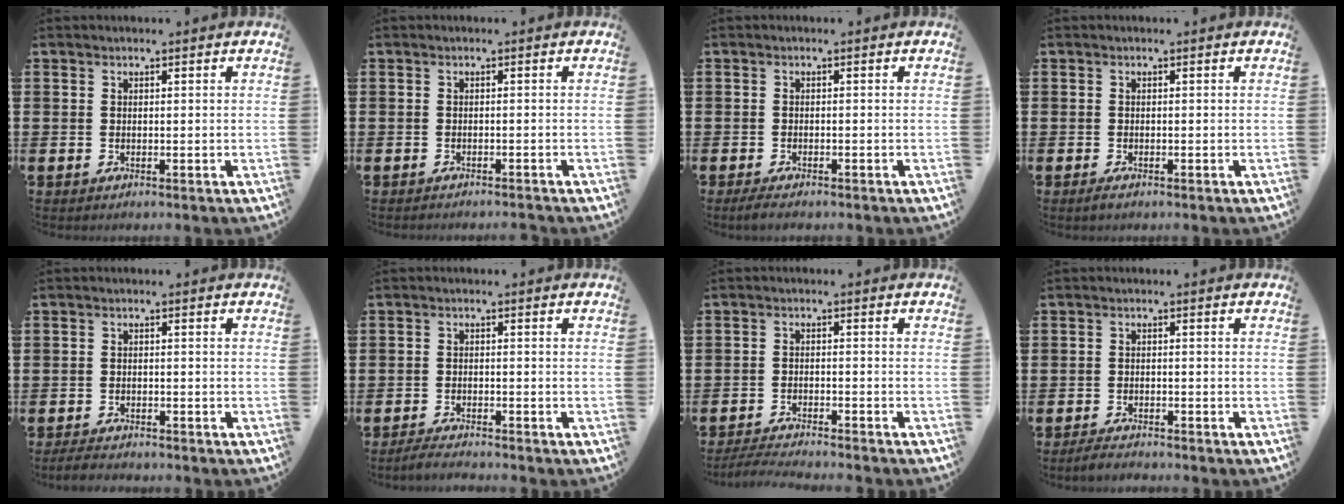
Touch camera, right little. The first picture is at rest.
{"total": 1.6, "force": [-1.5, -0.2, 0.0], "torque": [-0.002, 0.004, -0.032]}
{"total": 1.2, "force": [-0.8, 0.3, 0.8], "torque": [-0.015, -0.001, -0.016]}
{"total": 0.6, "force": [-0.3, 0.2, 0.5], "torque": [-0.010, 0.000, -0.006]}
{"total": 1.6, "force": [-1.6, 0.2, 0.4], "torque": [-0.010, 0.003, -0.032]}
{"total": 1.9, "force": [-1.8, 0.0, 0.4], "torque": [-0.009, 0.004, -0.037]}
{"total": 2.8, "force": [-2.7, -0.2, 0.5], "torque": [-0.007, 0.001, -0.056]}
{"total": 1.8, "force": [-1.7, 0.2, 0.5], "torque": [-0.011, 0.005, -0.034]}